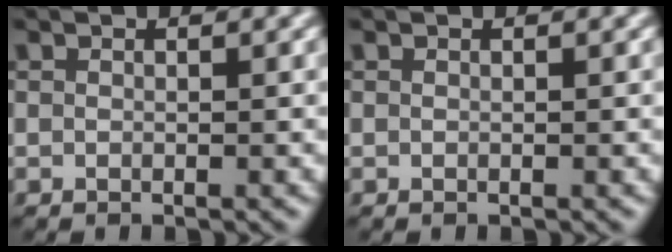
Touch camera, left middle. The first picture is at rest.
{"total": 0.0}